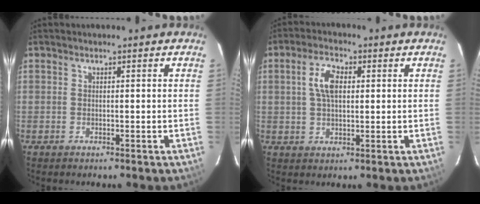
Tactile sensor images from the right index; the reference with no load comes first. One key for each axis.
{"total": 5.9, "fx": 1.3, "fy": 3.1, "fz": 4.9, "tx": -0.091, "ty": 0.013, "tz": 0.026}